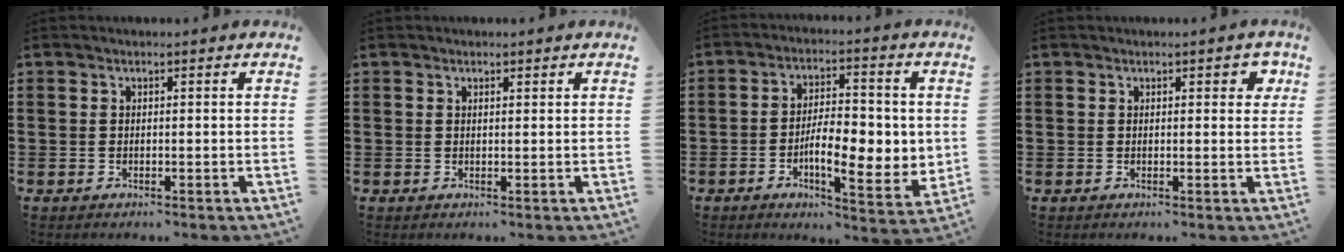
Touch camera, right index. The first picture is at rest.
{"total": 0.6, "force": [0.4, 0.2, 0.3], "torque": [-0.008, 0.002, 0.008]}
{"total": 8.9, "force": [-1.3, 3.8, 7.9], "torque": [-0.117, -0.003, -0.026]}
{"total": 1.5, "force": [0.6, 0.9, 1.0], "torque": [0.003, -0.002, 0.003]}